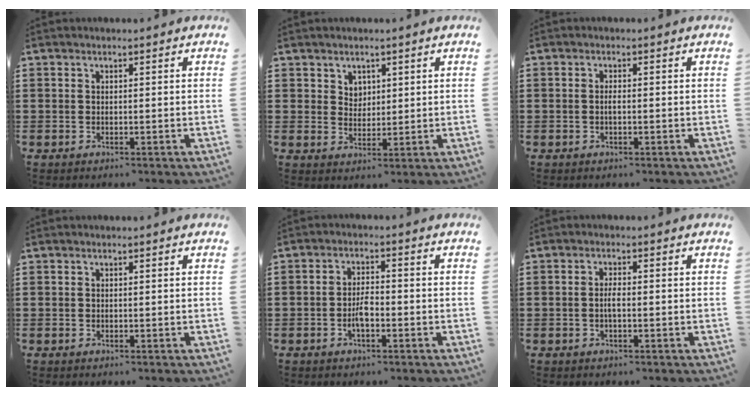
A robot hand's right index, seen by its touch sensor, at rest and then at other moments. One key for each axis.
{"total": 2.6, "fx": 1.7, "fy": 1.9, "fz": 0.4, "tx": -0.013, "ty": 0.008, "tz": 0.031}
{"total": 1.0, "fx": -0.2, "fy": 0.2, "fz": 0.9, "tx": -0.018, "ty": -0.001, "tz": -0.003}
{"total": 0.0}
{"total": 3.4, "fx": -1.2, "fy": 1.2, "fz": 2.9, "tx": -0.066, "ty": 0.001, "tz": -0.027}
{"total": 1.9, "fx": -0.4, "fy": 0.5, "fz": 1.8, "tx": -0.042, "ty": 0.001, "tz": -0.010}